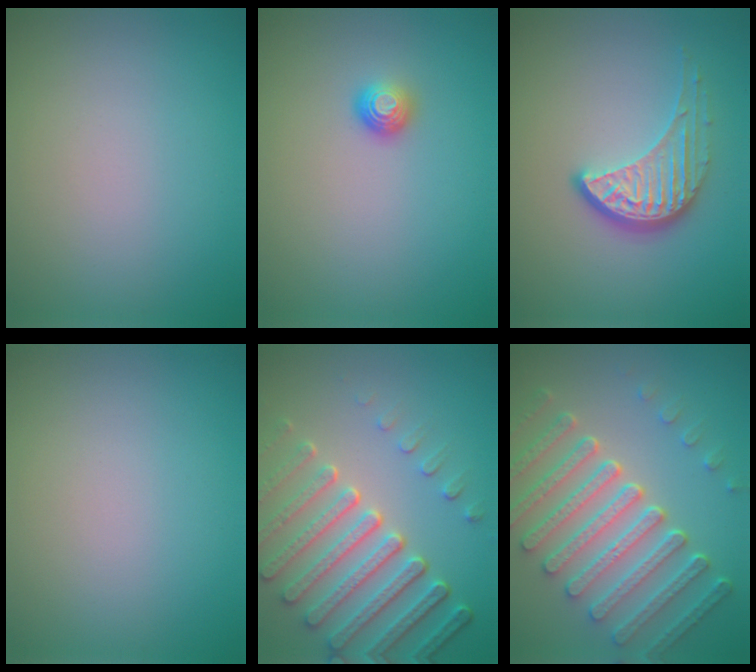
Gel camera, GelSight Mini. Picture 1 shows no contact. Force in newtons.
{"total": 1.3, "press": 1.0, "slide": 0.9}
{"total": 4.0, "press": 2.9, "slide": 2.8}
{"total": 0.0}
{"total": 7.0, "press": 5.3, "slide": 4.5}
{"total": 7.5, "press": 5.6, "slide": 4.9}